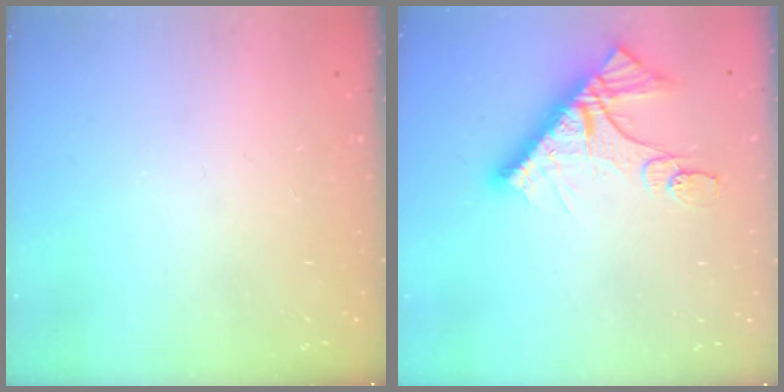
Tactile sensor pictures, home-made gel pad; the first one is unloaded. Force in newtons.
{"total": 13.5, "press": 13.5, "slide": 1.1}